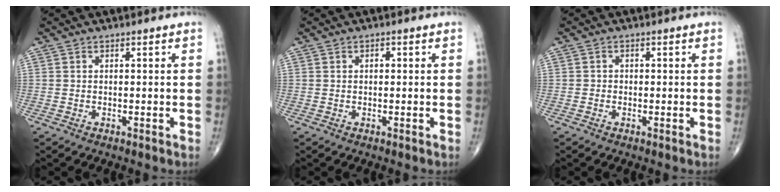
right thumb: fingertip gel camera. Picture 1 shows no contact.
{"total": 0.9, "force": [0.1, 0.6, 0.6], "torque": [-0.007, 0.004, 0.001]}
{"total": 0.9, "force": [-0.3, 0.8, 0.2], "torque": [0.008, 0.004, -0.010]}